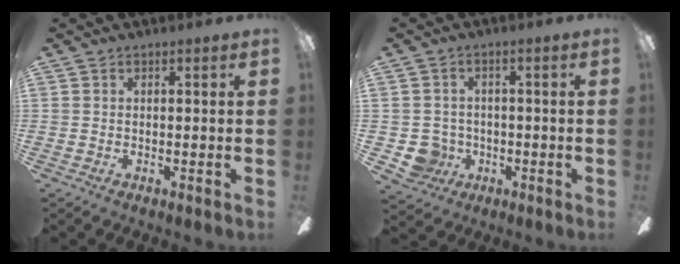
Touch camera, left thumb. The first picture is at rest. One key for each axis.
{"total": 5.6, "fx": -0.9, "fy": 5.4, "fz": 0.9, "tx": -0.041, "ty": 0.002, "tz": -0.015}